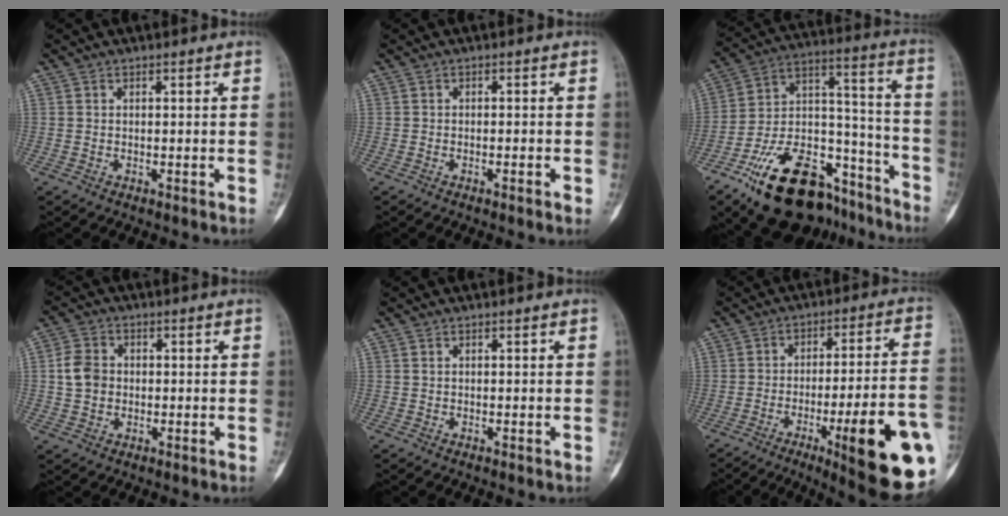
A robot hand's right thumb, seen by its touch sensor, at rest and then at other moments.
{"total": 1.1, "force": [-0.5, 0.2, 0.9], "torque": [-0.013, 0.001, -0.008]}
{"total": 26.4, "force": [-17.4, 13.2, 14.9], "torque": [-0.218, 0.100, -0.287]}
{"total": 5.8, "force": [0.2, 4.7, 3.3], "torque": [-0.054, 0.007, 0.000]}
{"total": 0.0}
{"total": 21.9, "force": [-7.6, 3.7, 20.2], "torque": [-0.226, 0.013, -0.098]}